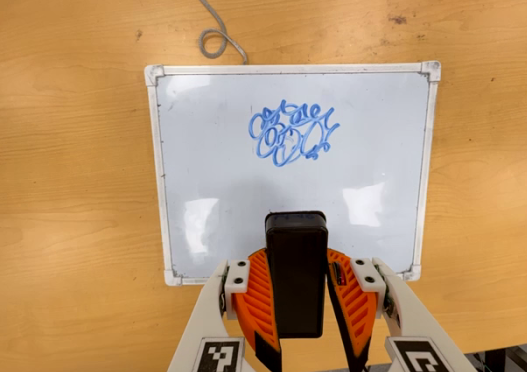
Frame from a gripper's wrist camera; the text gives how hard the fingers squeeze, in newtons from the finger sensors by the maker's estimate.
{"total": 9.5, "left": 8.4, "right": 10.6}